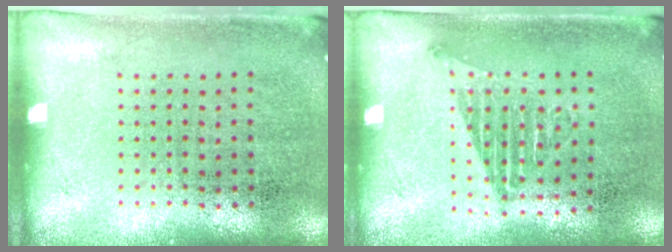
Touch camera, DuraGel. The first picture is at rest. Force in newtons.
{"total": 1.2, "press": 1.0, "slide": 0.7}